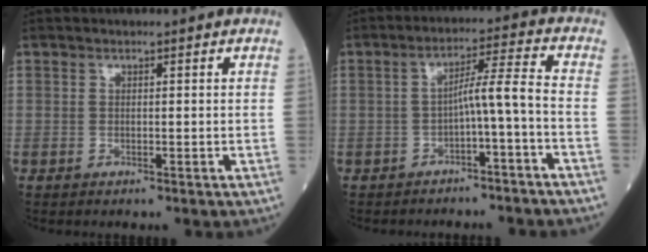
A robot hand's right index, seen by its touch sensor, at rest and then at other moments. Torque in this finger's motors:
{"motor_torque": [0.61, -0.41, 0.30, 0.09]}